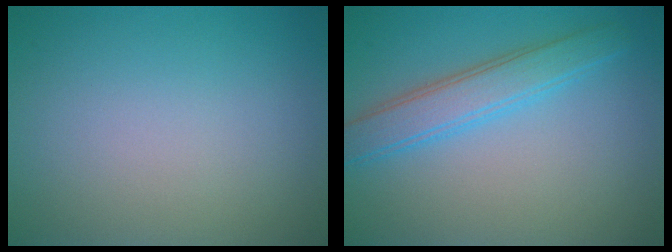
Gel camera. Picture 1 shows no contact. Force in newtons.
{"total": 3.7, "press": 3.7, "slide": 0.0}